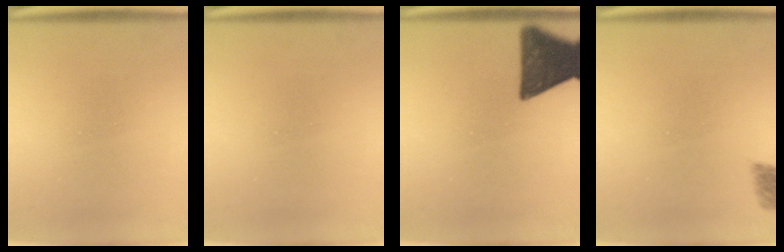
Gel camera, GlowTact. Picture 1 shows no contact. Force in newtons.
{"total": 0.0}
{"total": 13.8}
{"total": 2.7}